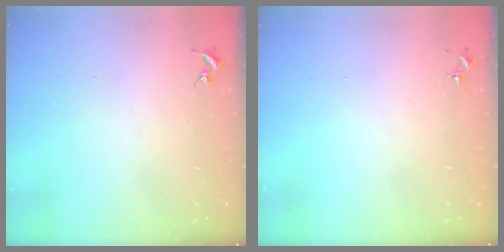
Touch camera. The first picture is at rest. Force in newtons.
{"total": 0.0}